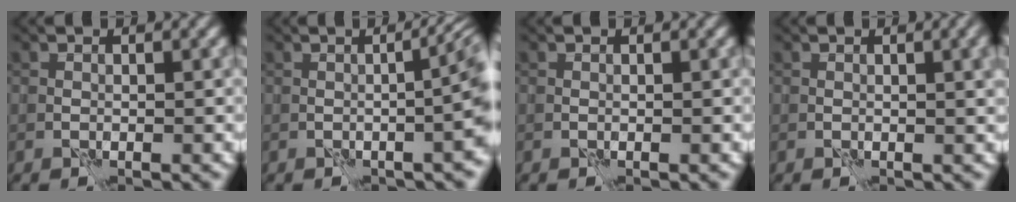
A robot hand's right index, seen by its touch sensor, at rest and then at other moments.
{"total": 7.6, "force": [-0.5, 2.8, 7.1], "torque": [-0.046, 0.016, -0.013]}
{"total": 0.0}
{"total": 2.8, "force": [0.8, 0.9, 2.5], "torque": [-0.030, 0.005, 0.010]}